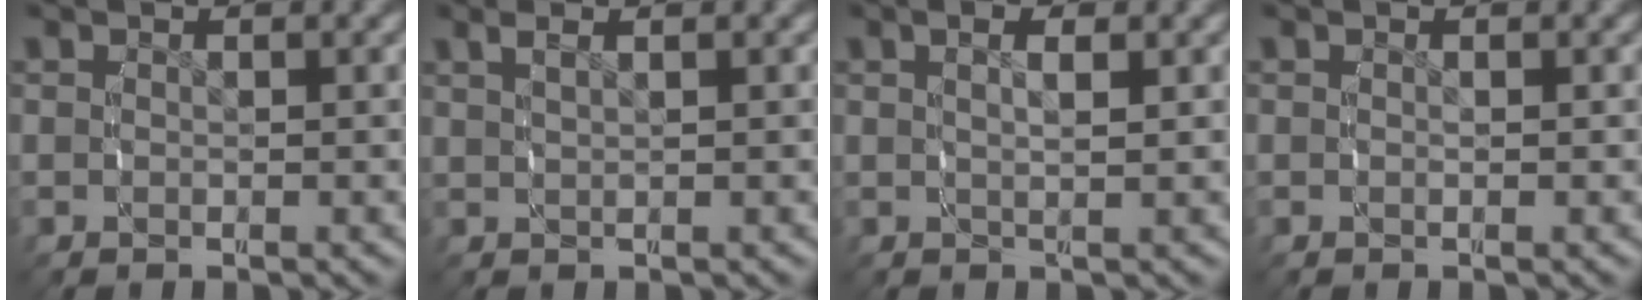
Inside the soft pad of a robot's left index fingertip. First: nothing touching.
{"total": 1.5, "force": [1.0, -0.4, 0.9], "torque": [-0.013, 0.003, 0.025]}
{"total": 2.6, "force": [1.2, 0.7, 2.2], "torque": [-0.019, 0.008, 0.016]}
{"total": 0.0}